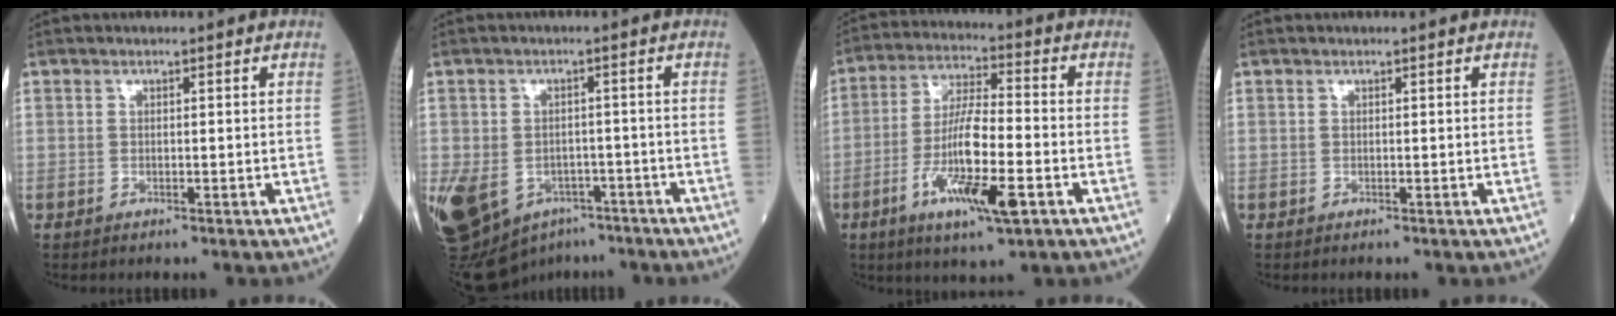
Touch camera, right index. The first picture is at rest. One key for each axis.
{"total": 22.2, "fx": -10.6, "fy": 16.5, "fz": 10.5, "tx": -0.321, "ty": -0.009, "tz": -0.147}
{"total": 12.7, "fx": -4.7, "fy": 1.7, "fz": 11.7, "tx": -0.223, "ty": -0.013, "tz": -0.083}
{"total": 0.0}